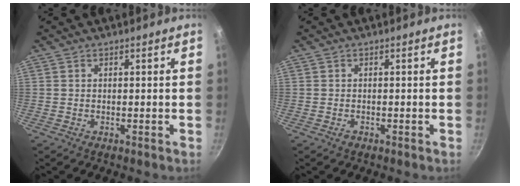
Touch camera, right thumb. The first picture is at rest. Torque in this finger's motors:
{"motor_torque": [-0.40, -0.01, -0.29, 0.17, 0.02]}